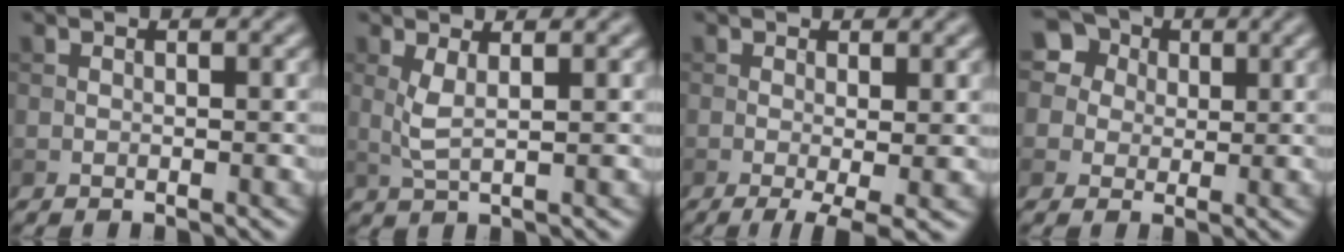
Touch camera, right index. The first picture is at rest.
{"total": 2.2, "force": [0.6, 0.5, 2.0], "torque": [-0.048, -0.002, 0.017]}
{"total": 3.5, "force": [-1.1, 0.7, 3.3], "torque": [-0.057, -0.012, -0.019]}
{"total": 8.3, "force": [4.1, 6.5, 3.1], "torque": [-0.079, 0.030, 0.055]}